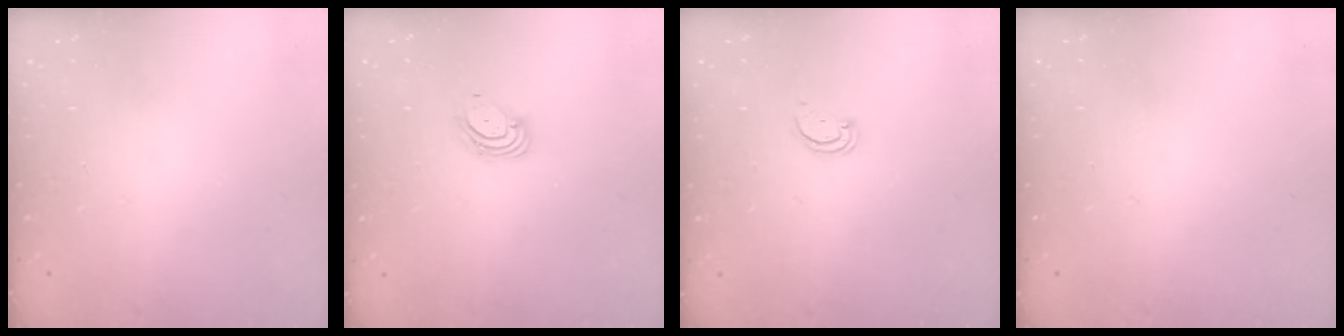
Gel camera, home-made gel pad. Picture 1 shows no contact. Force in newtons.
{"total": 3.4, "press": 3.4, "slide": 0.3}
{"total": 1.5, "press": 1.5, "slide": 0.1}
{"total": 0.0}